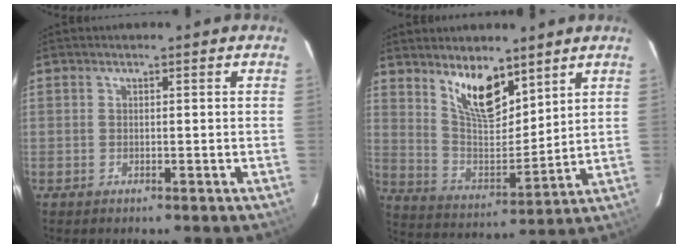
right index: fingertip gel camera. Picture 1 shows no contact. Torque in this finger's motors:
{"motor_torque": [0.80, 0.80, 0.24, 0.11]}